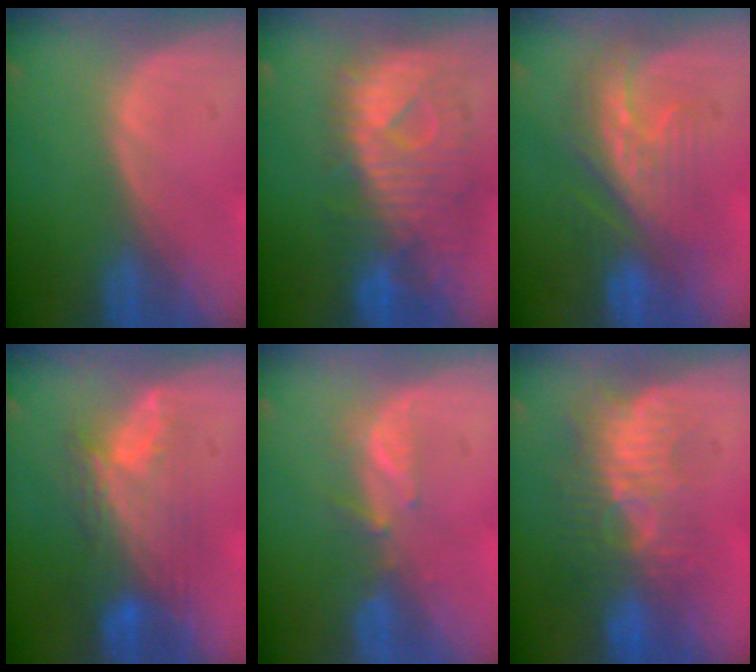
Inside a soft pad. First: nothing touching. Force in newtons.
{"total": 11.3, "press": 9.9, "slide": 5.4}
{"total": 7.9, "press": 7.8, "slide": 1.3}
{"total": 8.3, "press": 7.7, "slide": 3.3}
{"total": 2.7, "press": 2.6, "slide": 0.8}
{"total": 9.1, "press": 8.4, "slide": 3.6}